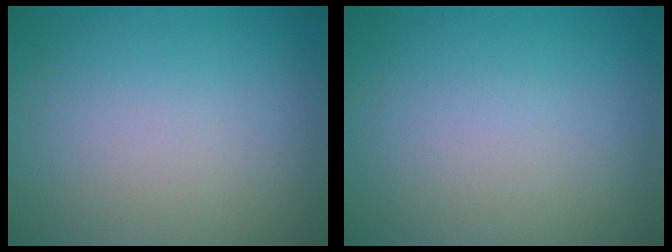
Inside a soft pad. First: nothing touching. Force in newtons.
{"total": 0.0}